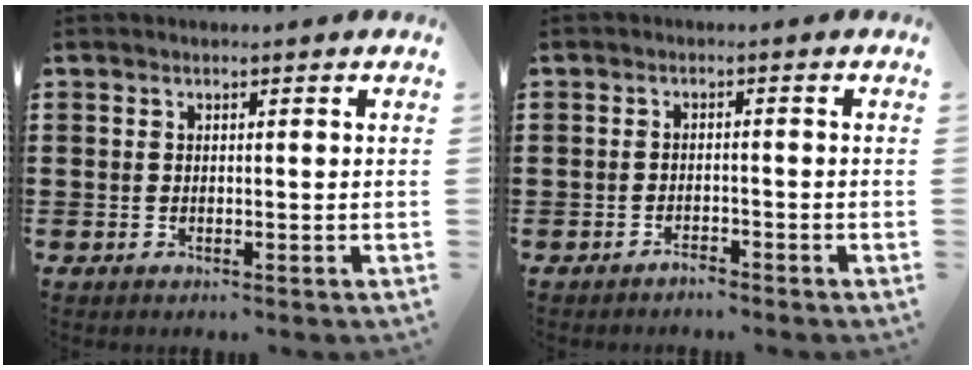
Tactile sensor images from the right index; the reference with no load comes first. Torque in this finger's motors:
{"motor_torque": [0.53, 0.76, -1.05, -0.21]}